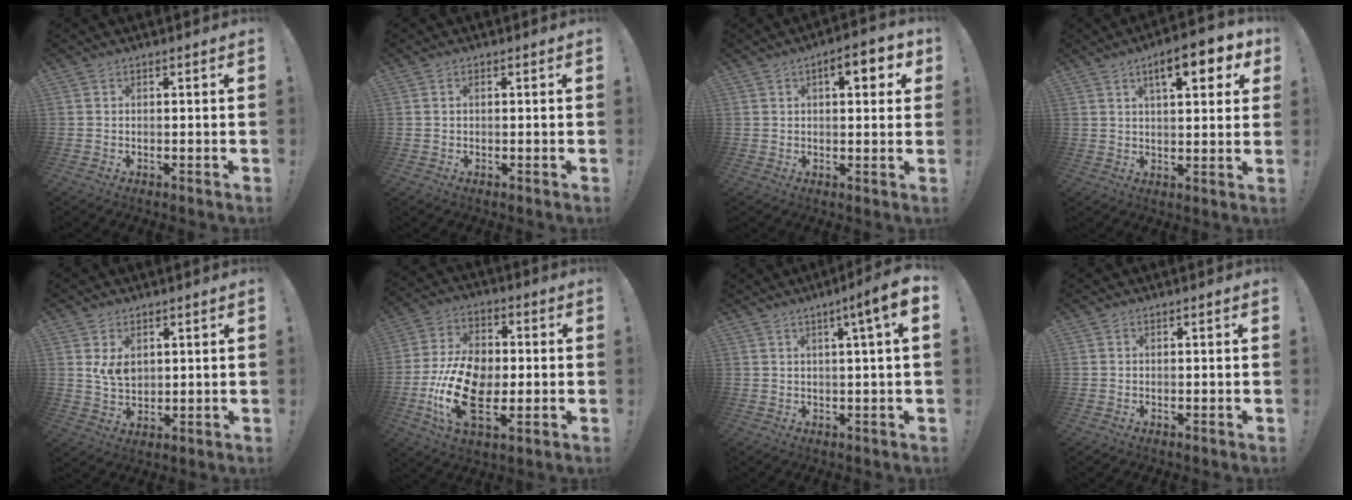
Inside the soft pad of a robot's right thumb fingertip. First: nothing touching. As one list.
[{"total": 0.6, "force": [0.1, 0.3, 0.4], "torque": [-0.011, 0.002, 0.001]}, {"total": 7.7, "force": [3.0, 2.8, 6.5], "torque": [-0.070, -0.009, 0.040]}, {"total": 11.5, "force": [5.3, 3.7, 9.5], "torque": [-0.128, -0.017, 0.080]}, {"total": 6.3, "force": [2.4, 4.3, 3.9], "torque": [-0.054, -0.014, 0.047]}, {"total": 19.4, "force": [-4.5, 11.6, 14.9], "torque": [-0.299, 0.019, -0.074]}, {"total": 7.4, "force": [2.6, -0.4, 6.9], "torque": [-0.097, -0.017, 0.035]}, {"total": 0.0}]